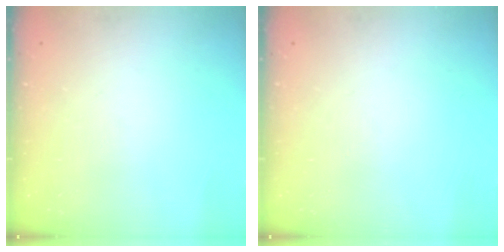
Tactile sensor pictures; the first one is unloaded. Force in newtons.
{"total": 0.0}